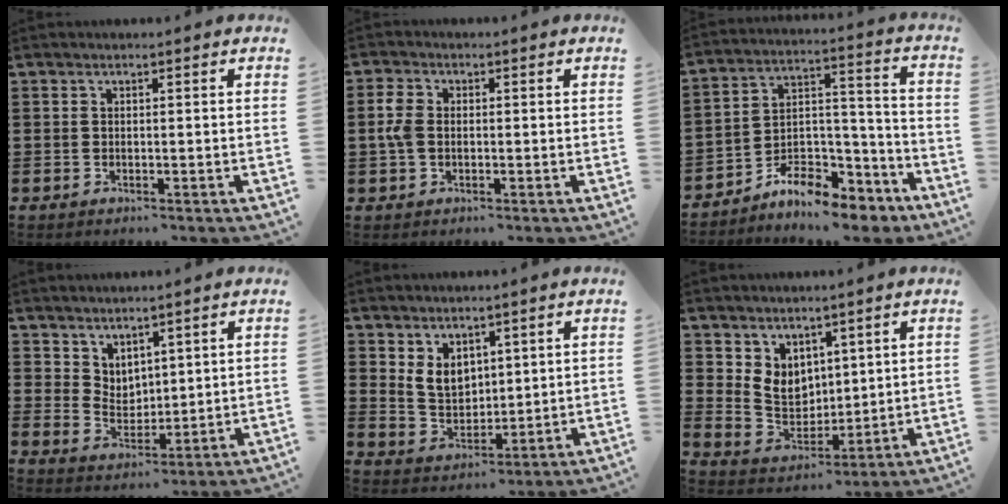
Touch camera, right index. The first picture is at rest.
{"total": 3.6, "force": [0.1, 2.4, 2.8], "torque": [-0.073, 0.005, -0.005]}
{"total": 8.2, "force": [-7.4, 2.9, 2.0], "torque": [-0.020, 0.027, -0.137]}
{"total": 4.3, "force": [3.6, 2.3, 0.0], "torque": [-0.015, -0.005, 0.070]}
{"total": 5.6, "force": [2.8, 4.0, 2.6], "torque": [-0.066, 0.006, 0.053]}
{"total": 6.1, "force": [3.5, 4.3, 2.7], "torque": [-0.076, -0.006, 0.066]}